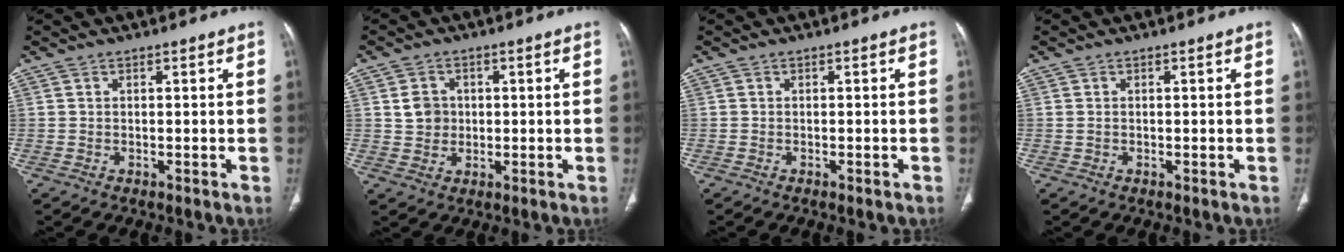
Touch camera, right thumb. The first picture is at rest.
{"total": 4.4, "force": [0.7, 3.9, 1.8], "torque": [-0.010, 0.000, 0.013]}
{"total": 0.7, "force": [-0.5, 0.1, 0.5], "torque": [-0.009, -0.001, -0.006]}
{"total": 0.0}